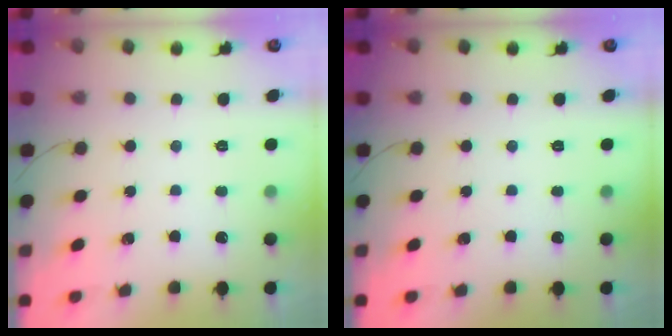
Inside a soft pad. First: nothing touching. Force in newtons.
{"total": 0.0}